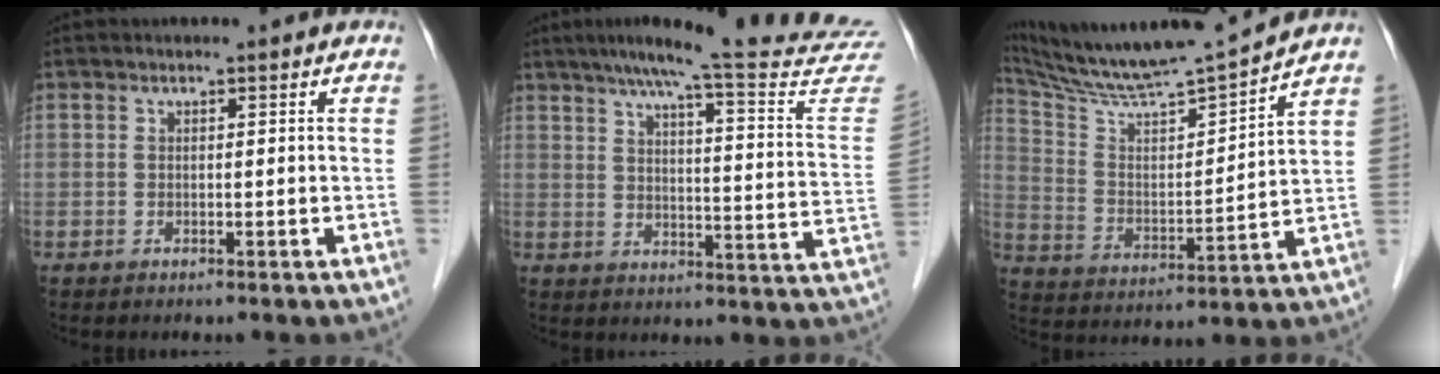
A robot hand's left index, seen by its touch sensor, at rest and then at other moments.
{"total": 25.1, "force": [23.0, -0.7, 9.9], "torque": [-0.140, -0.083, 0.276]}
{"total": 15.2, "force": [14.3, -1.5, 5.0], "torque": [-0.106, -0.010, 0.253]}